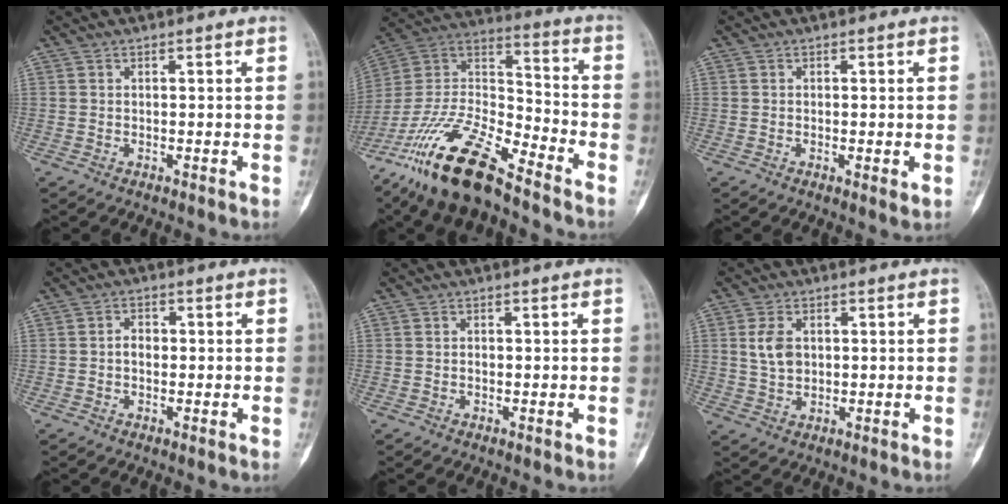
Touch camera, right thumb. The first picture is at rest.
{"total": 21.8, "force": [-15.6, 6.3, 13.8], "torque": [-0.289, 0.059, -0.295]}
{"total": 2.0, "force": [-0.4, 0.5, 1.9], "torque": [-0.033, -0.008, -0.005]}
{"total": 2.3, "force": [-0.2, 1.8, 1.5], "torque": [-0.012, 0.009, -0.009]}
{"total": 0.6, "force": [-0.1, 0.5, 0.3], "torque": [-0.001, 0.003, -0.005]}
{"total": 5.1, "force": [1.1, 3.5, 3.6], "torque": [-0.063, -0.001, 0.025]}